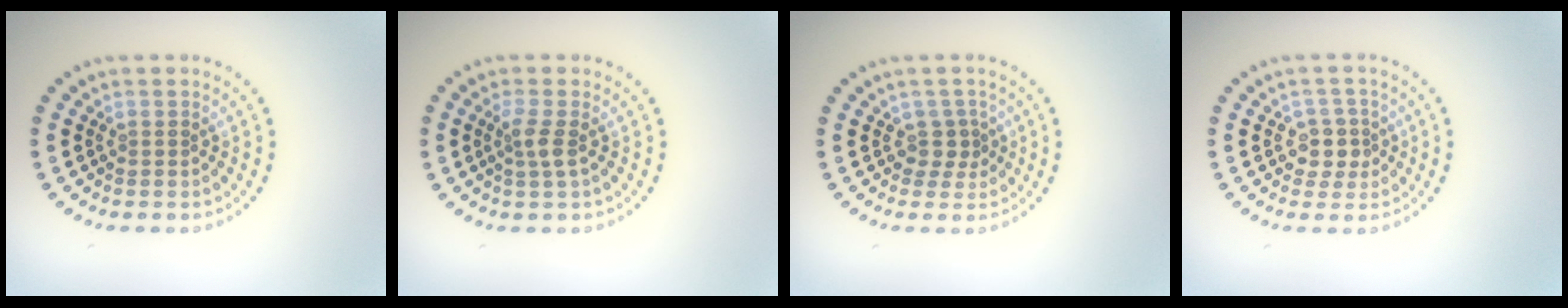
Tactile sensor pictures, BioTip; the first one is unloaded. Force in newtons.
{"total": 1.7, "press": 1.4, "slide": 1.0}
{"total": 1.6, "press": 1.2, "slide": 1.1}
{"total": 2.3, "press": 2.0, "slide": 1.1}